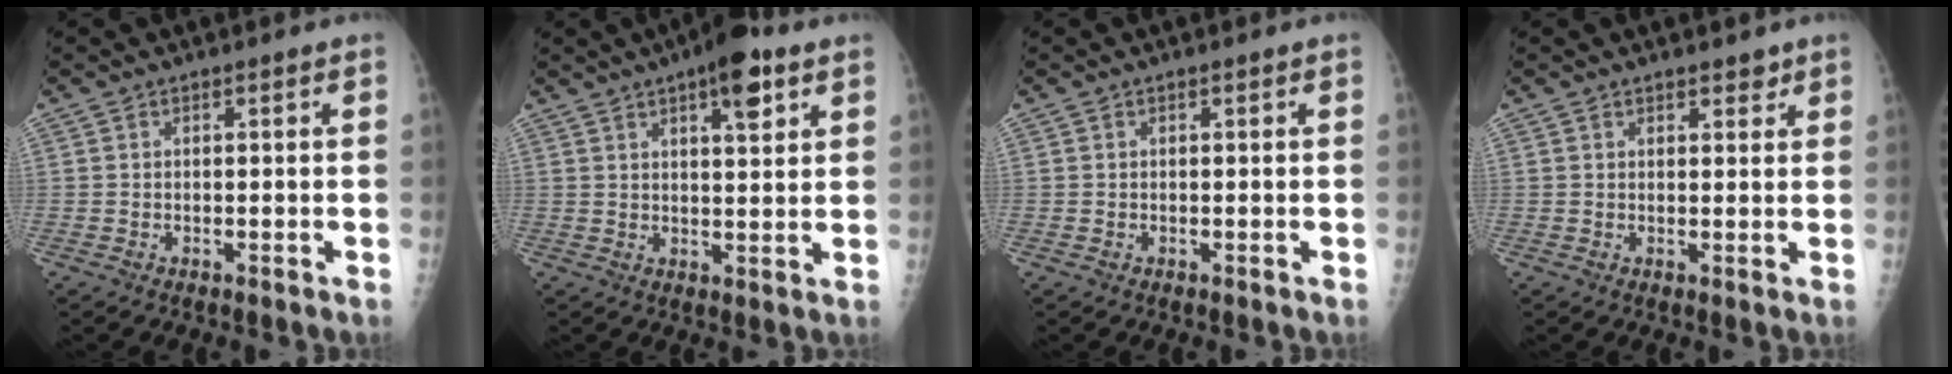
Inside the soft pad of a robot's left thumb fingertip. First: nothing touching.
{"total": 8.6, "force": [4.6, 2.8, 6.7], "torque": [-0.082, -0.017, 0.063]}
{"total": 0.0}
{"total": 2.3, "force": [1.7, 1.1, 1.0], "torque": [0.002, -0.009, 0.020]}